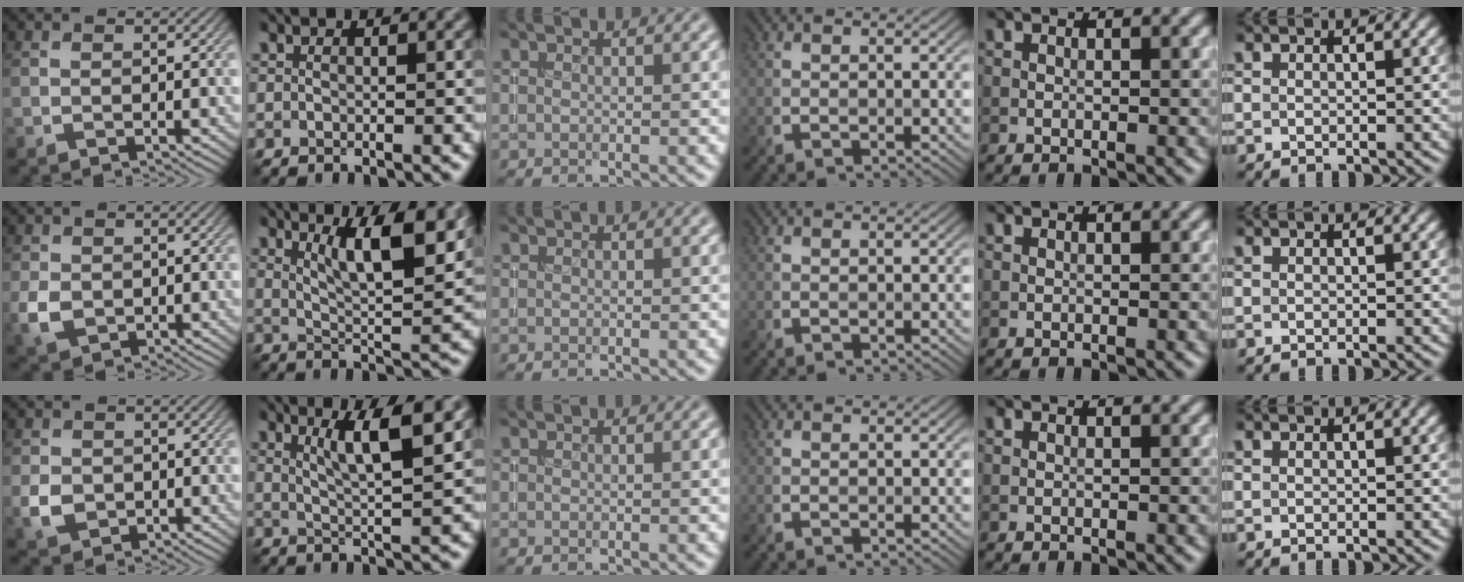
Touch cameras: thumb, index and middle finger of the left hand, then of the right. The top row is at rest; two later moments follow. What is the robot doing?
{"motion": "insert", "object": "coin"}